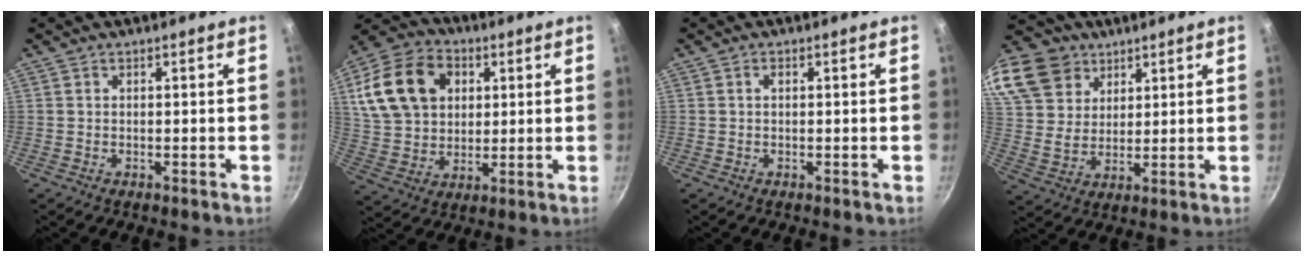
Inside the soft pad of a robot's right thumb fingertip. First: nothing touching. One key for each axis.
{"total": 18.0, "fx": 5.2, "fy": 13.4, "fz": 10.8, "tx": -0.184, "ty": 0.008, "tz": 0.092}
{"total": 0.7, "fx": 0.1, "fy": 0.4, "fz": 0.5, "tx": -0.009, "ty": 0.004, "tz": 0.002}
{"total": 21.1, "fx": 12.3, "fy": 15.0, "fz": 8.2, "tx": -0.188, "ty": 0.002, "tz": 0.236}